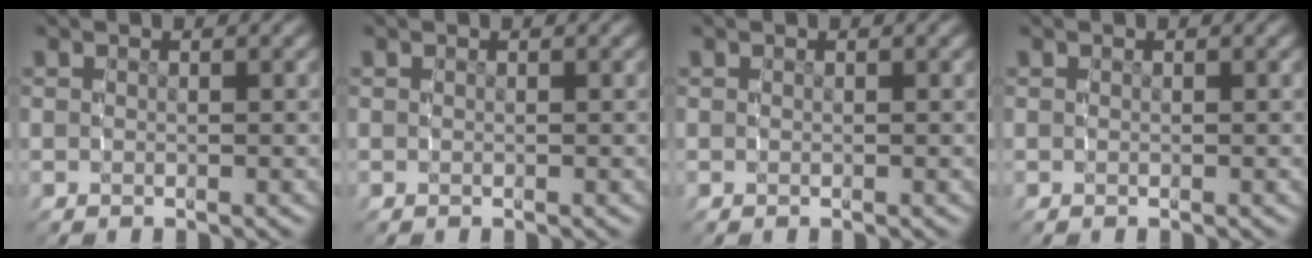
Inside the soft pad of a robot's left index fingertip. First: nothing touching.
{"total": 0.0}
{"total": 0.0}
{"total": 0.0}